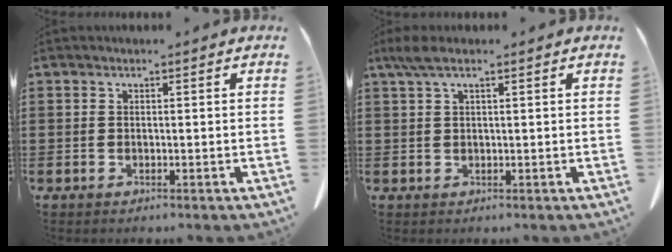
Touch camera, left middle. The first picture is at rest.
{"total": 2.4, "force": [1.1, 0.5, 2.1], "torque": [-0.049, 0.000, 0.018]}